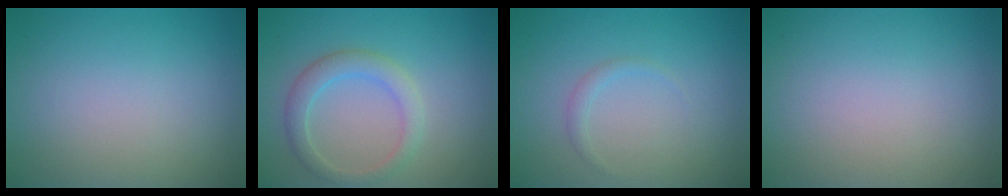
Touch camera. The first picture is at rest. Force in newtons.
{"total": 2.8, "press": 2.8, "slide": 0.3}
{"total": 0.8, "press": 0.8, "slide": 0.1}
{"total": 0.0}